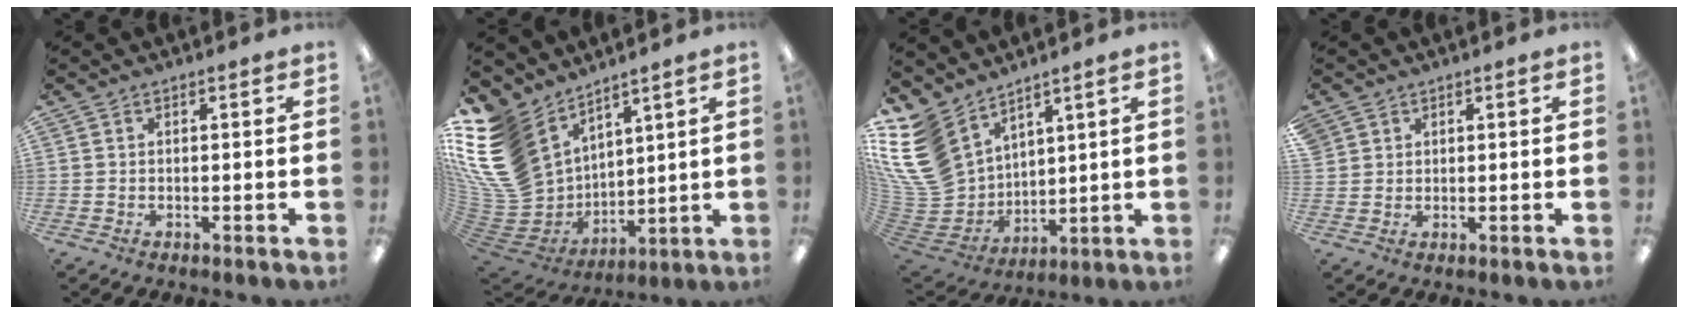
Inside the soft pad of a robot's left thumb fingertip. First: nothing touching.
{"total": 19.7, "force": [9.0, 14.2, 10.1], "torque": [-0.248, -0.059, 0.175]}
{"total": 16.6, "force": [9.7, 11.4, 7.3], "torque": [-0.205, -0.056, 0.188]}
{"total": 2.0, "force": [1.4, 1.5, 0.1], "torque": [-0.005, 0.001, 0.028]}